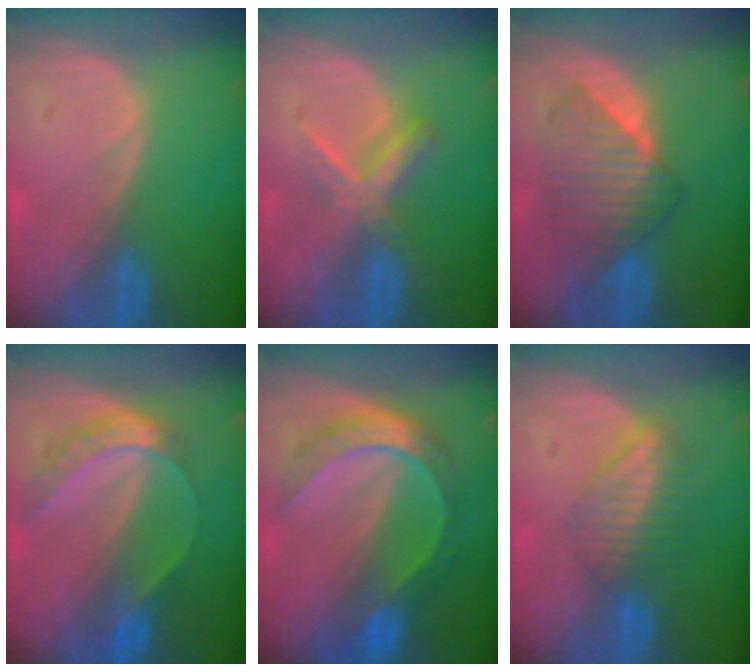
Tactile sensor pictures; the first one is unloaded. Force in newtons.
{"total": 5.5, "press": 5.5, "slide": 0.7}
{"total": 7.6, "press": 7.5, "slide": 0.7}
{"total": 6.8, "press": 5.5, "slide": 4.0}
{"total": 8.2, "press": 8.1, "slide": 0.8}
{"total": 6.6, "press": 5.9, "slide": 3.1}